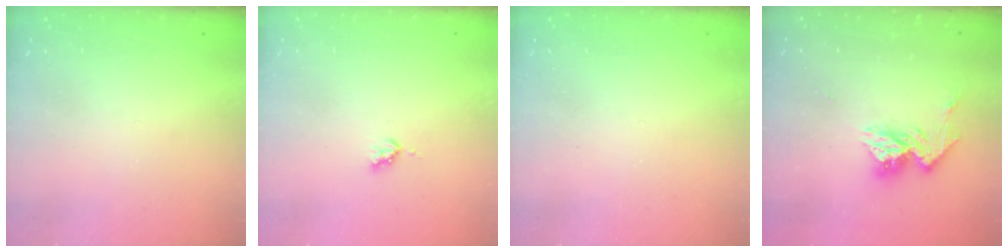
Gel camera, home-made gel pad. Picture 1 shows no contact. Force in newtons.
{"total": 3.1, "press": 3.0, "slide": 0.5}
{"total": 0.0}
{"total": 11.2, "press": 11.2, "slide": 0.9}